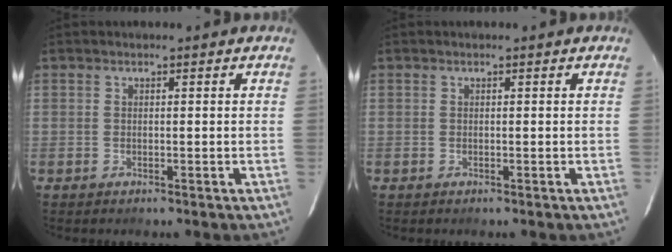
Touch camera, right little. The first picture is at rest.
{"total": 0.0}